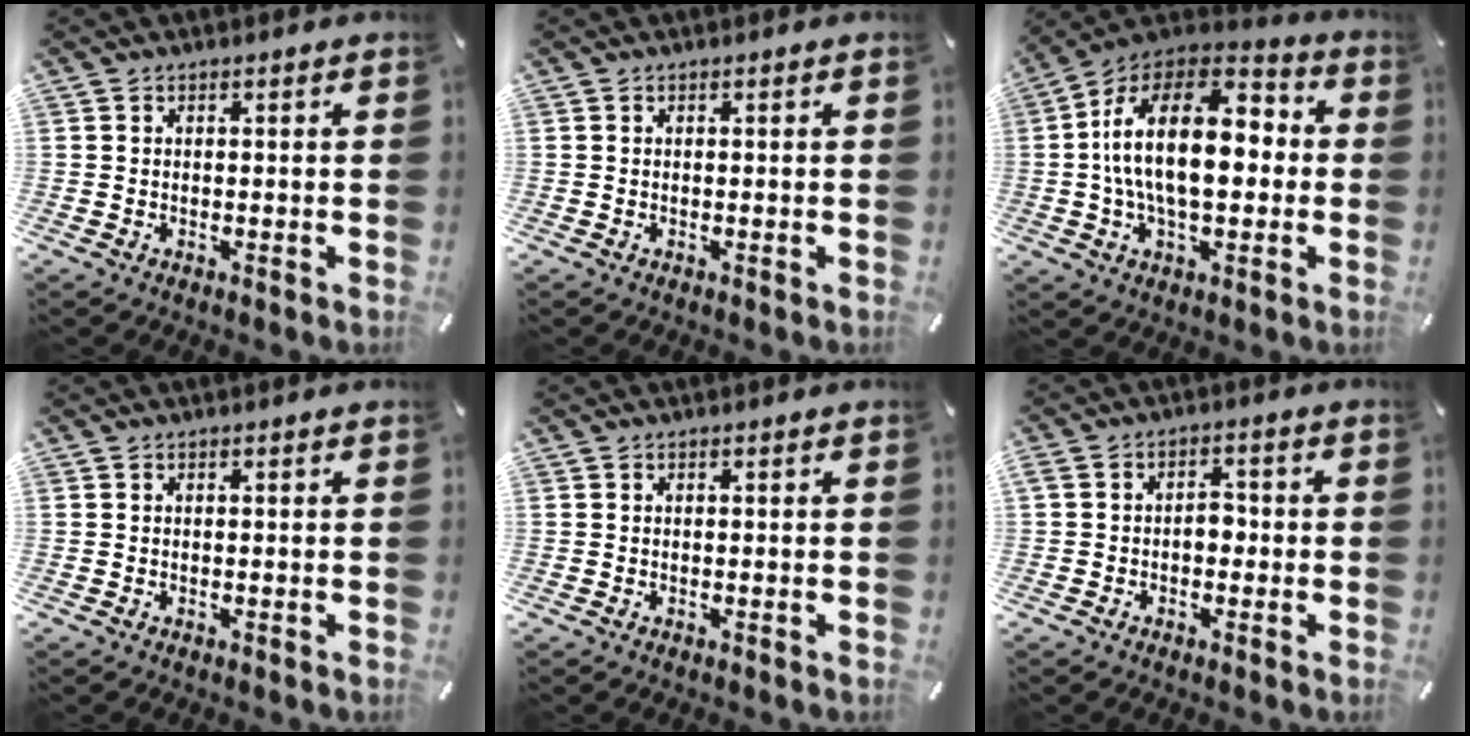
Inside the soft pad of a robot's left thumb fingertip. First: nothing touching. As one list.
[{"total": 0.0}, {"total": 21.1, "force": [0.7, 12.1, 17.2], "torque": [-0.320, 0.001, 0.003]}, {"total": 0.0}, {"total": 0.0}, {"total": 4.1, "force": [-1.0, 2.8, 2.8], "torque": [-0.052, 0.014, -0.022]}]